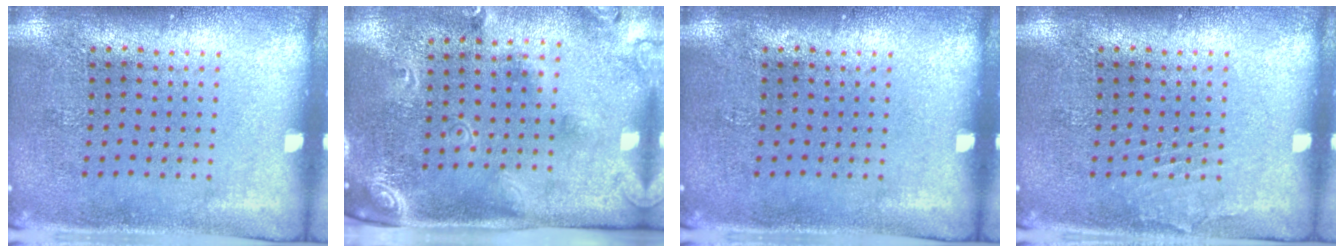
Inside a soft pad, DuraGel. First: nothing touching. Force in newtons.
{"total": 2.5, "press": 1.7, "slide": 1.8}
{"total": 0.0}
{"total": 0.7, "press": 0.7, "slide": 0.1}